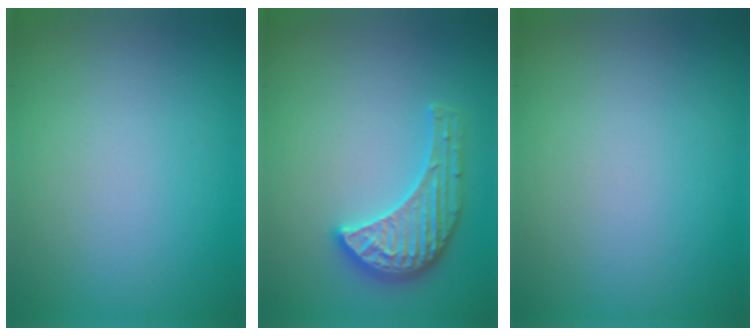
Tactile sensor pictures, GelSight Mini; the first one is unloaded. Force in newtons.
{"total": 3.7, "press": 3.7, "slide": 0.3}
{"total": 0.0}